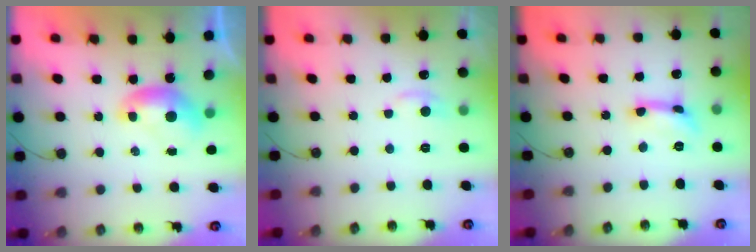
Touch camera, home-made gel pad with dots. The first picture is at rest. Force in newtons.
{"total": 0.7, "press": 0.4, "slide": 0.6}
{"total": 2.1, "press": 2.0, "slide": 0.5}